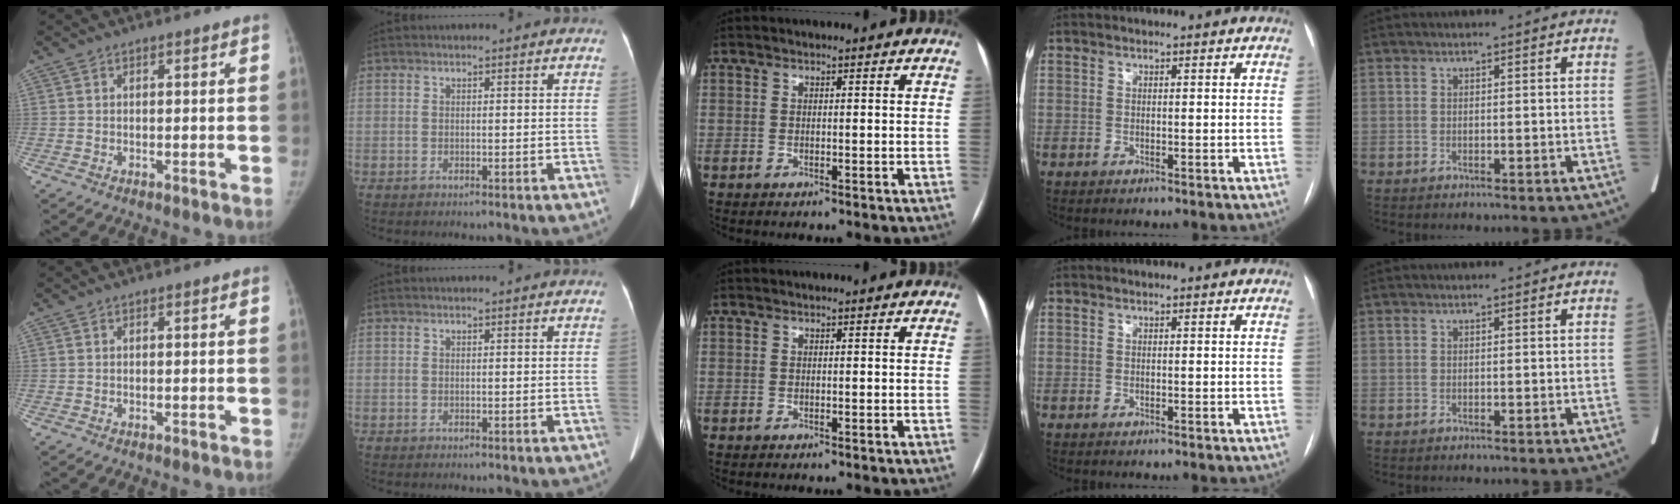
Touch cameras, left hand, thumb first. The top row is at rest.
{}